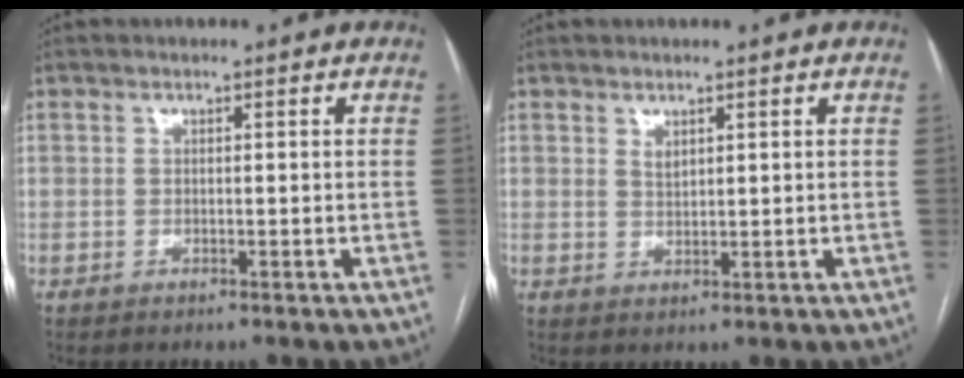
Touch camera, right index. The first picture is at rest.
{"total": 1.4, "force": [0.9, 0.6, 0.9], "torque": [-0.016, -0.001, 0.021]}